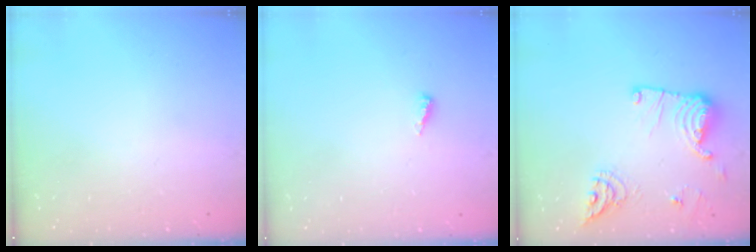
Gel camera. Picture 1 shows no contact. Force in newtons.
{"total": 2.5, "press": 2.5, "slide": 0.2}
{"total": 14.5, "press": 14.5, "slide": 0.4}